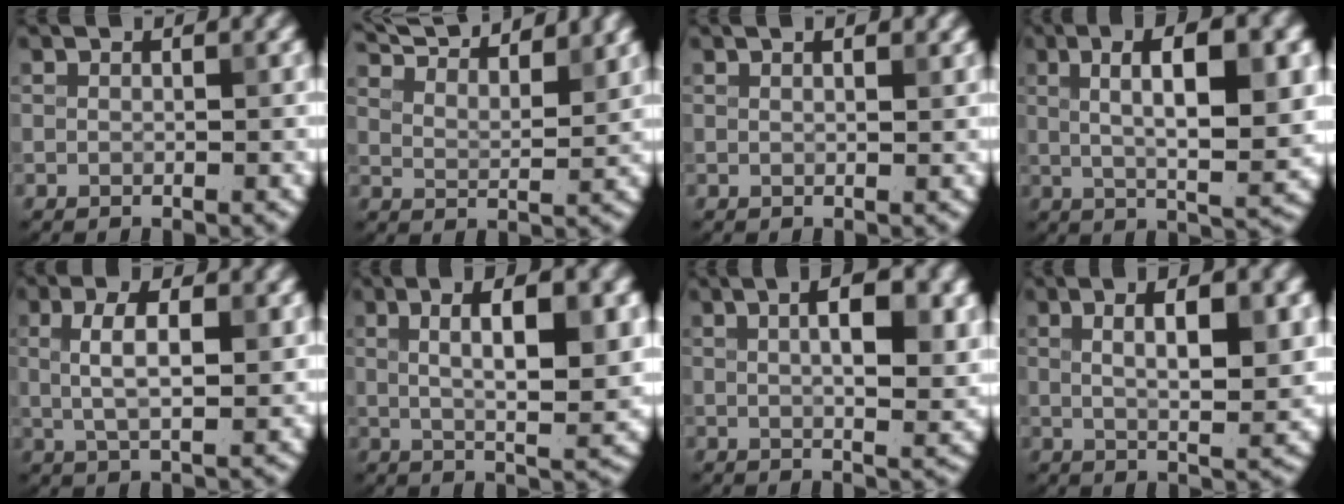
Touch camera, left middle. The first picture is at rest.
{"total": 7.7, "force": [6.9, 1.5, 3.1], "torque": [-0.045, 0.017, 0.089]}
{"total": 2.3, "force": [1.4, 1.0, 1.6], "torque": [-0.003, 0.007, 0.001]}
{"total": 8.9, "force": [1.7, 2.5, 8.4], "torque": [-0.120, 0.005, 0.026]}
{"total": 4.3, "force": [0.8, 1.4, 4.0], "torque": [-0.080, 0.004, 0.014]}
{"total": 7.6, "force": [1.6, 2.1, 7.2], "torque": [-0.103, 0.004, 0.026]}
{"total": 6.1, "force": [1.6, 2.0, 5.5], "torque": [-0.074, 0.006, 0.024]}
{"total": 6.2, "force": [1.6, 1.7, 5.7], "torque": [-0.082, 0.004, 0.027]}